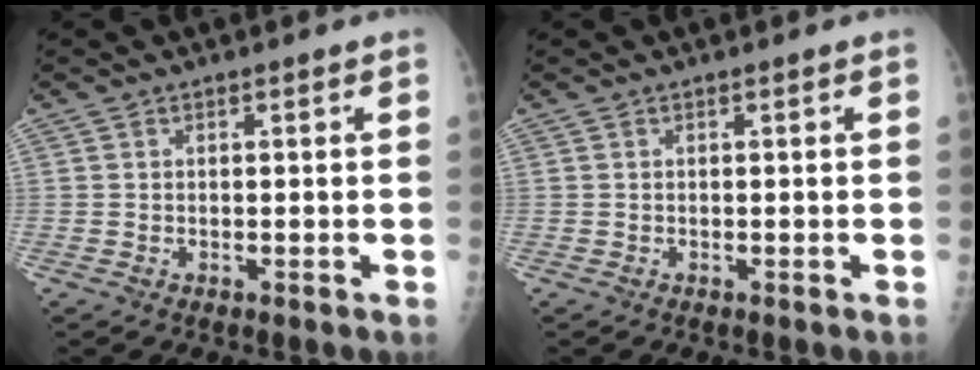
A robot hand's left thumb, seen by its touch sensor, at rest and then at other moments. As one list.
[{"total": 0.0}]